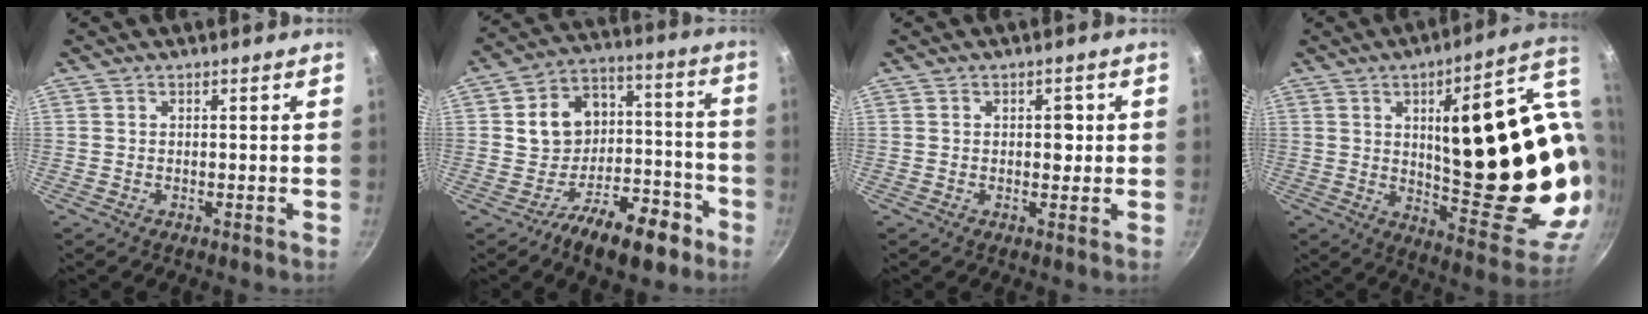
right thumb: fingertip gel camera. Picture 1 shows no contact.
{"total": 16.8, "force": [-8.7, 11.0, 9.3], "torque": [-0.091, 0.089, -0.131]}
{"total": 2.5, "force": [0.3, 1.7, 1.8], "torque": [-0.009, 0.002, 0.004]}
{"total": 29.8, "force": [4.0, 10.6, 27.5], "torque": [-0.346, -0.027, 0.081]}